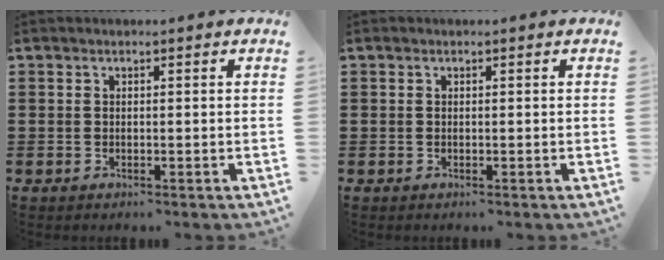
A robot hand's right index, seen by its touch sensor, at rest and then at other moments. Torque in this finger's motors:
{"motor_torque": [0.10, 0.05, 0.01, 0.00]}